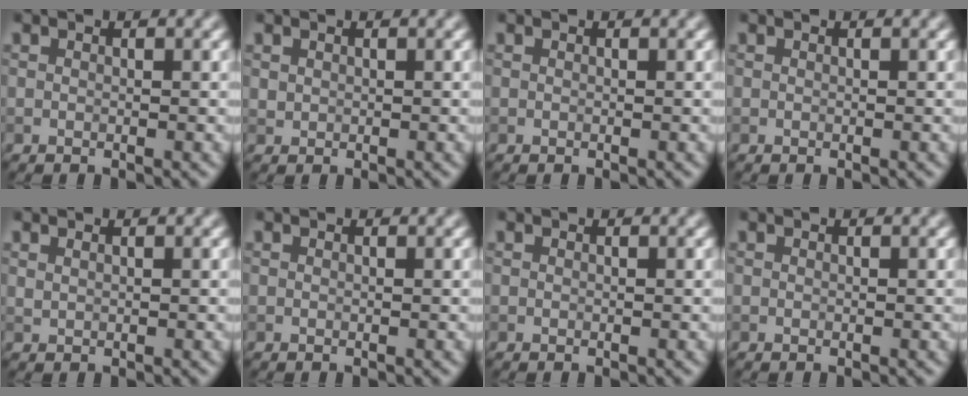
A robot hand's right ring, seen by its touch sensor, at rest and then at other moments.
{"total": 0.7, "force": [0.3, 0.5, 0.2], "torque": [-0.002, -0.002, 0.011]}
{"total": 0.0}
{"total": 0.0}
{"total": 0.5, "force": [0.4, 0.2, 0.2], "torque": [-0.007, -0.001, 0.009]}
{"total": 0.0}
{"total": 0.0}
{"total": 0.0}